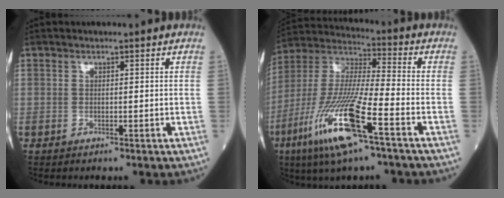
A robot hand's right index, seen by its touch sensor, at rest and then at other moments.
{"total": 16.8, "force": [-8.1, 1.8, 14.7], "torque": [-0.314, -0.028, -0.153]}